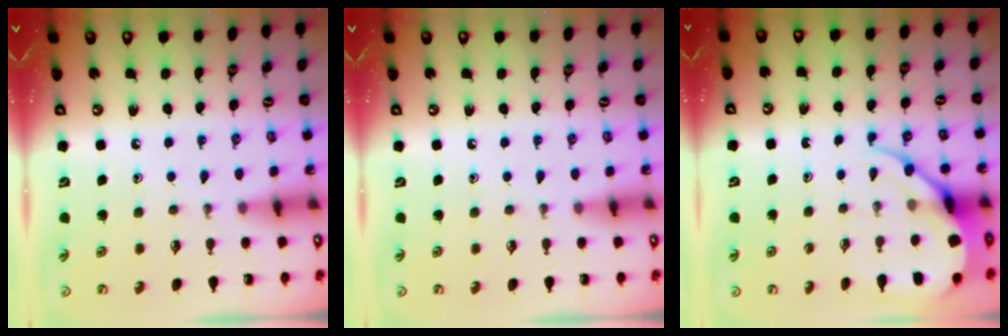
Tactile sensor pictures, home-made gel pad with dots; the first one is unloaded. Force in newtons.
{"total": 0.0}
{"total": 9.0, "press": 8.9, "slide": 0.9}